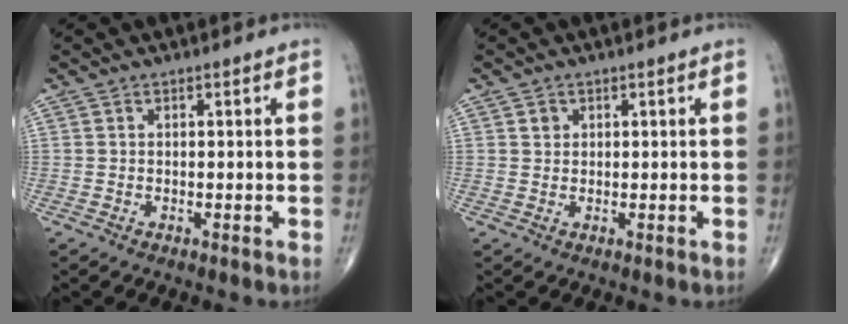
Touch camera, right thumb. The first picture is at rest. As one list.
[{"total": 1.3, "force": [0.6, 1.2, 0.4], "torque": [0.001, -0.001, 0.007]}]